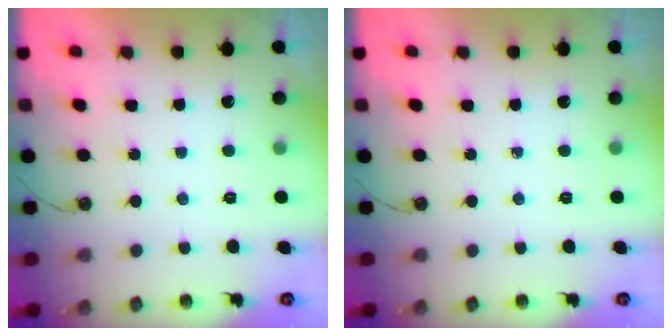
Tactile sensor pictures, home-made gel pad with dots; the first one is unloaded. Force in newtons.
{"total": 0.0}